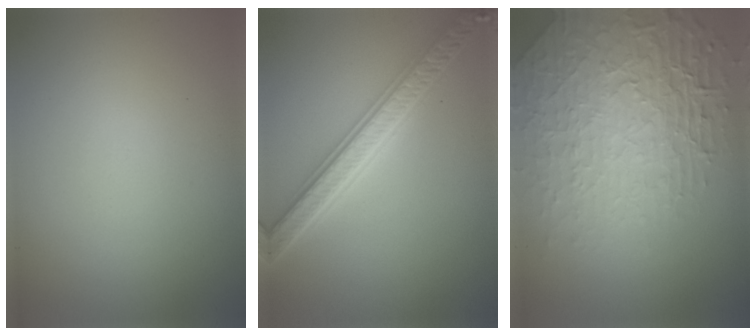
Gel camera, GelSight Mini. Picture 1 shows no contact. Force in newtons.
{"total": 5.5, "press": 5.4, "slide": 1.1}
{"total": 9.0, "press": 6.0, "slide": 6.6}